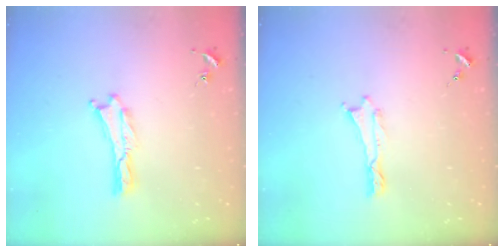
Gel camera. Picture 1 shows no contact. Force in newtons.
{"total": 0.0}